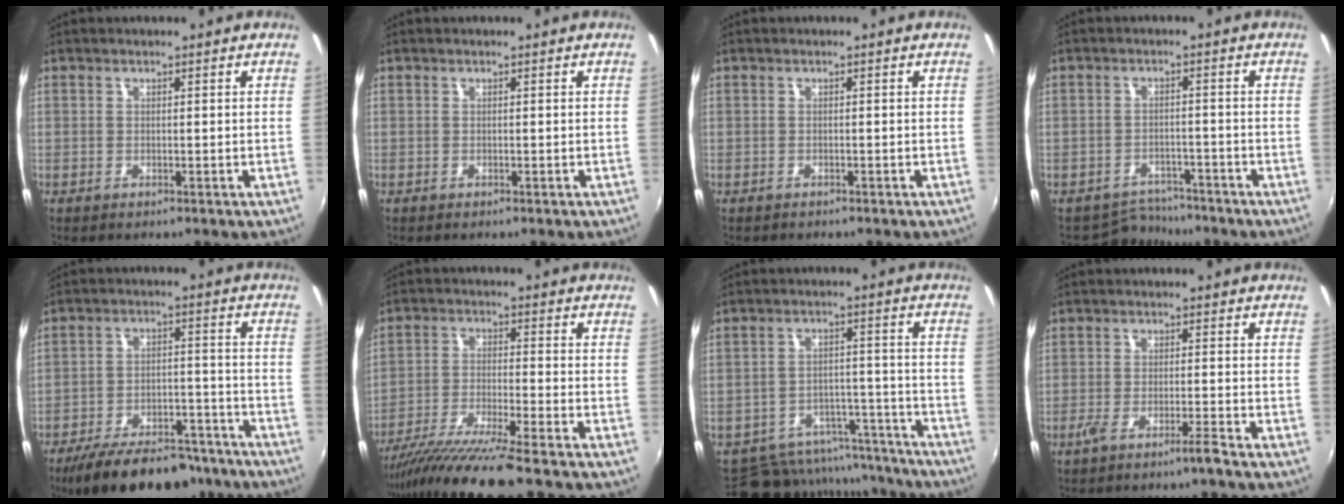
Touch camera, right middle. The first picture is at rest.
{"total": 0.0}
{"total": 0.7, "force": [-0.5, 0.4, -0.1], "torque": [-0.003, -0.001, -0.010]}
{"total": 4.6, "force": [-4.1, 1.8, -1.0], "torque": [0.008, 0.011, -0.066]}
{"total": 19.3, "force": [-15.7, 6.9, 8.9], "torque": [-0.165, -0.003, -0.219]}
{"total": 12.5, "force": [-10.5, -1.6, 6.6], "torque": [-0.136, -0.030, -0.190]}
{"total": 16.0, "force": [-13.7, 7.2, 4.1], "torque": [-0.091, 0.036, -0.171]}
{"total": 3.3, "force": [-2.5, -0.6, 2.0], "torque": [-0.050, -0.002, -0.048]}